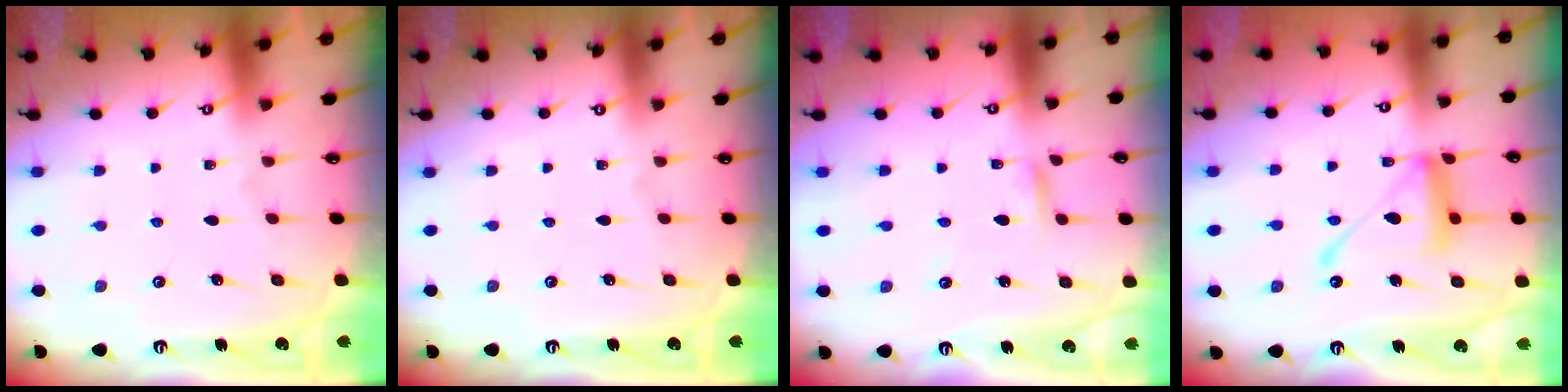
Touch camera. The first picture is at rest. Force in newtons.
{"total": 0.0}
{"total": 2.4, "press": 2.4, "slide": 0.0}
{"total": 15.6, "press": 15.5, "slide": 1.4}